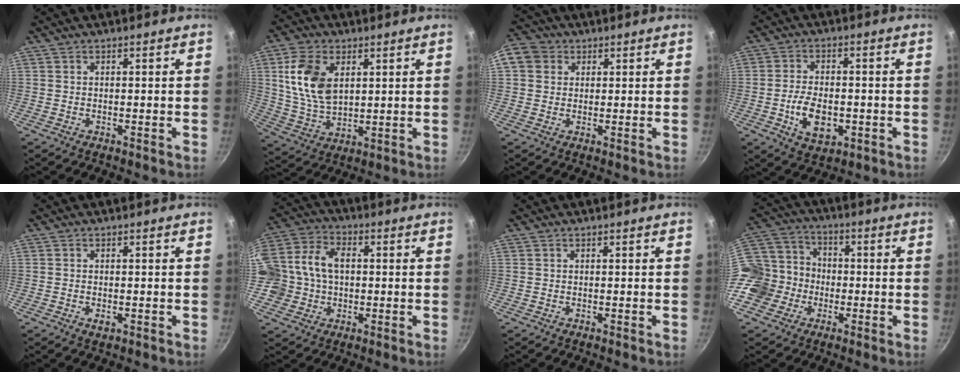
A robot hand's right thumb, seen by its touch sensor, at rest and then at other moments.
{"total": 12.7, "force": [3.6, 7.9, 9.2], "torque": [-0.165, -0.020, 0.078]}
{"total": 8.3, "force": [2.4, 7.1, 3.7], "torque": [-0.064, 0.014, 0.032]}
{"total": 9.0, "force": [-2.2, 5.4, 6.8], "torque": [-0.107, 0.008, -0.034]}
{"total": 1.6, "force": [-0.5, 0.9, 1.2], "torque": [-0.021, -0.001, -0.008]}
{"total": 12.5, "force": [0.2, 10.1, 7.4], "torque": [-0.128, 0.023, -0.007]}
{"total": 0.0}
{"total": 14.6, "force": [-4.6, 12.6, 5.8], "torque": [-0.092, 0.046, -0.093]}